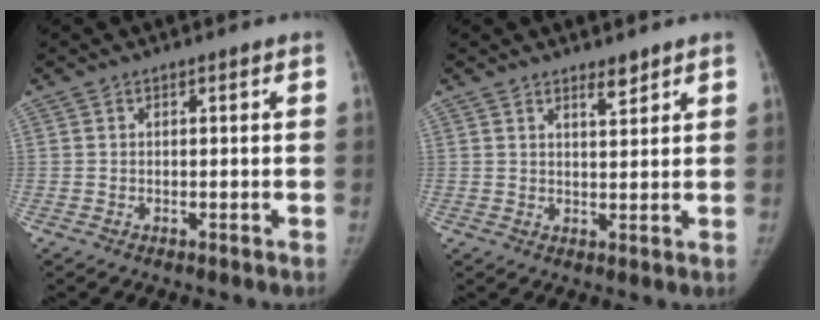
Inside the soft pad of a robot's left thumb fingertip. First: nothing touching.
{"total": 2.8, "force": [2.2, 0.8, 1.5], "torque": [-0.016, -0.020, 0.038]}